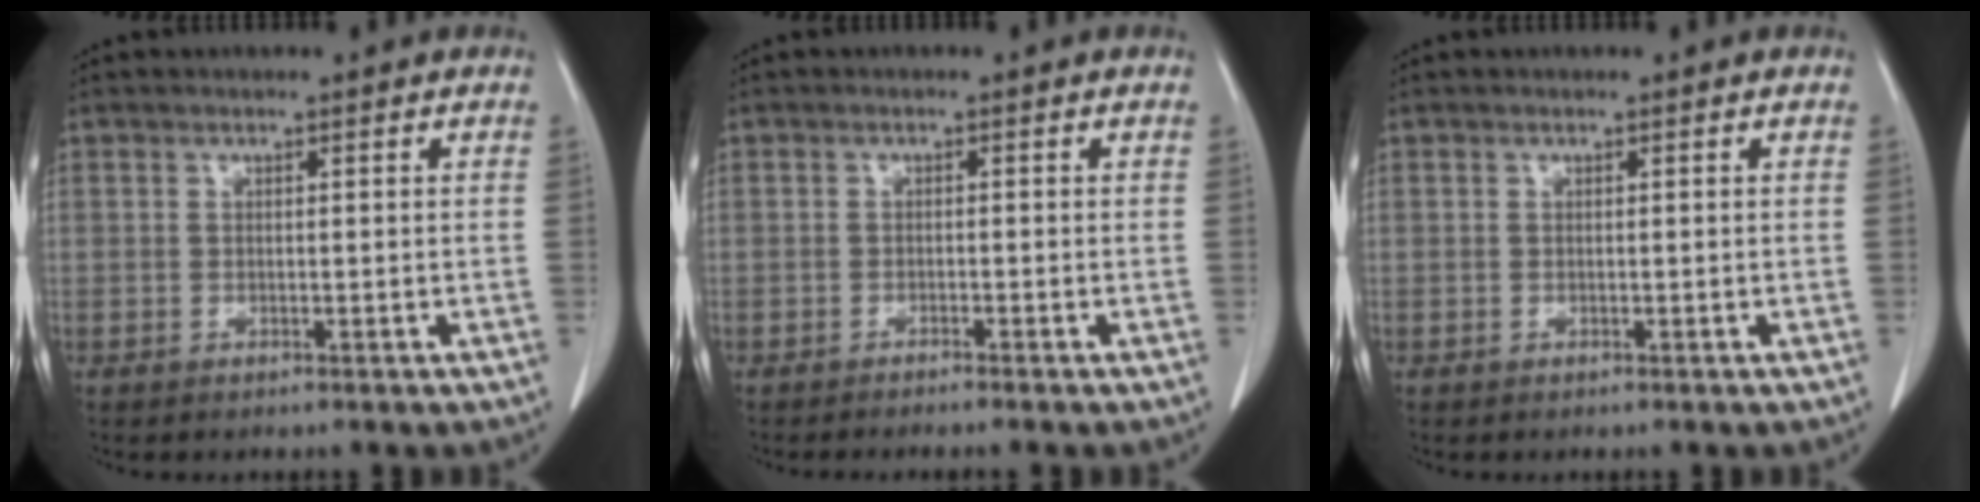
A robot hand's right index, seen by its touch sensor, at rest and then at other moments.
{"total": 2.4, "force": [-2.1, -0.4, 1.1], "torque": [-0.012, 0.002, -0.030]}
{"total": 0.0}